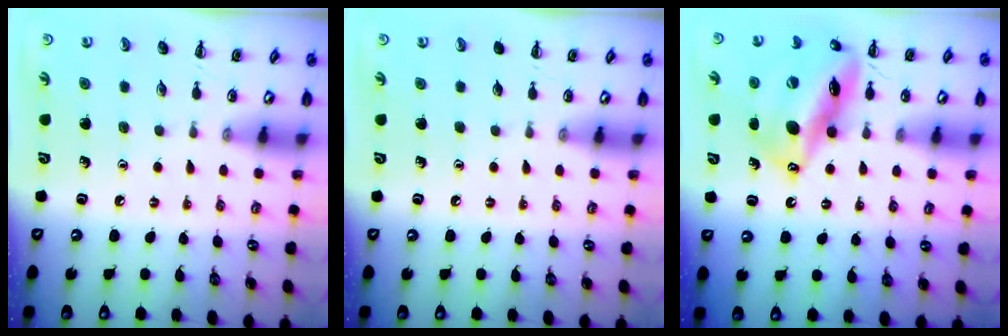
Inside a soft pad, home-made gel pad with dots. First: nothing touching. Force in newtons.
{"total": 0.0}
{"total": 17.8, "press": 17.2, "slide": 4.6}